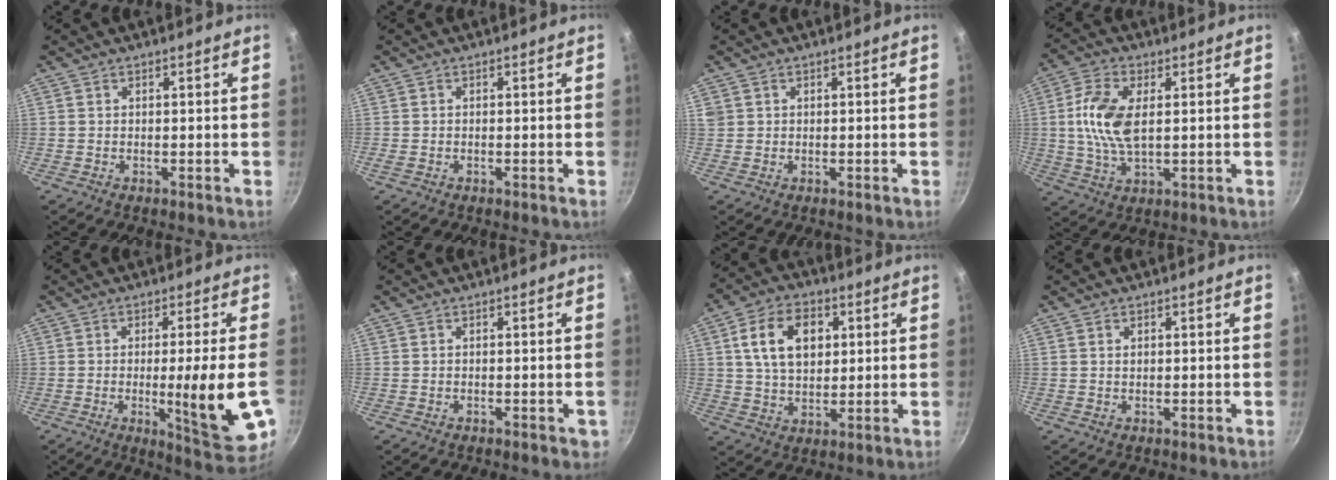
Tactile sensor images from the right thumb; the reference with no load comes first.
{"total": 0.7, "force": [-0.3, 0.3, 0.5], "torque": [-0.014, 0.003, -0.008]}
{"total": 1.4, "force": [0.5, 1.3, 0.3], "torque": [-0.007, 0.005, 0.013]}
{"total": 10.2, "force": [1.4, 5.2, 8.7], "torque": [-0.177, 0.006, 0.029]}
{"total": 14.3, "force": [-2.6, 2.1, 13.9], "torque": [-0.186, -0.009, -0.030]}
{"total": 1.6, "force": [-0.6, 0.9, 1.2], "torque": [-0.013, 0.002, -0.007]}
{"total": 12.6, "force": [3.3, 8.5, 8.7], "torque": [-0.131, 0.003, 0.056]}
{"total": 0.8, "force": [0.3, 0.6, 0.5], "torque": [-0.009, 0.003, 0.007]}